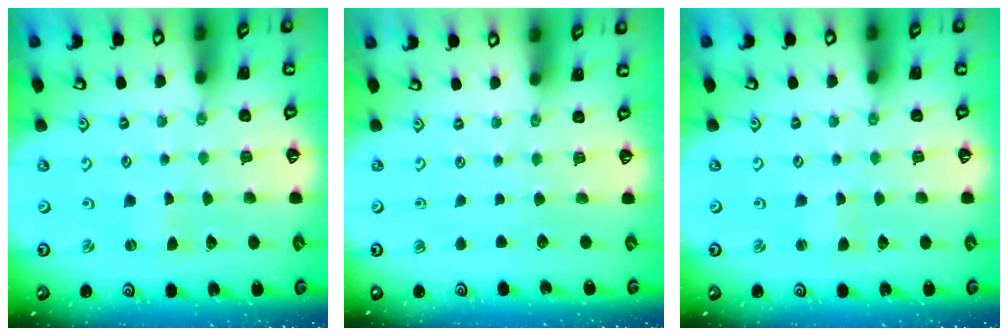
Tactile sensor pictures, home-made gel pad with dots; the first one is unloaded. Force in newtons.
{"total": 0.0}
{"total": 0.9, "press": 0.9, "slide": 0.1}